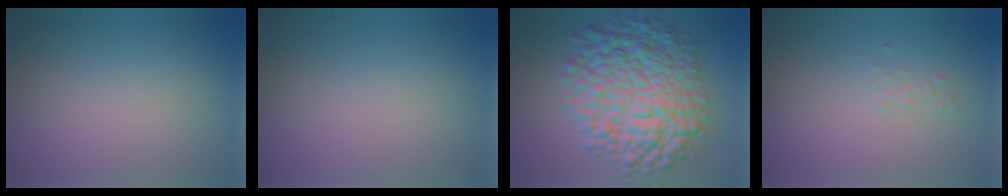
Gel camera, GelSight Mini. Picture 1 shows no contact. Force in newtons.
{"total": 0.0}
{"total": 11.3, "press": 11.3, "slide": 0.1}
{"total": 0.6, "press": 0.6, "slide": 0.0}